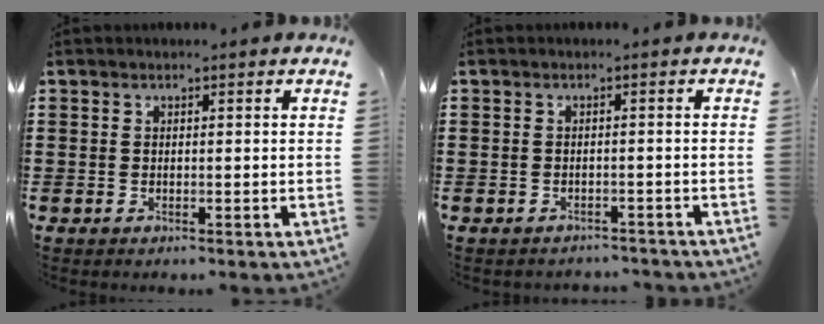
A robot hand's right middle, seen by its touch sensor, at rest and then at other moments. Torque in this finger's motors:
{"motor_torque": [0.57, -0.33, 0.08, 0.04]}